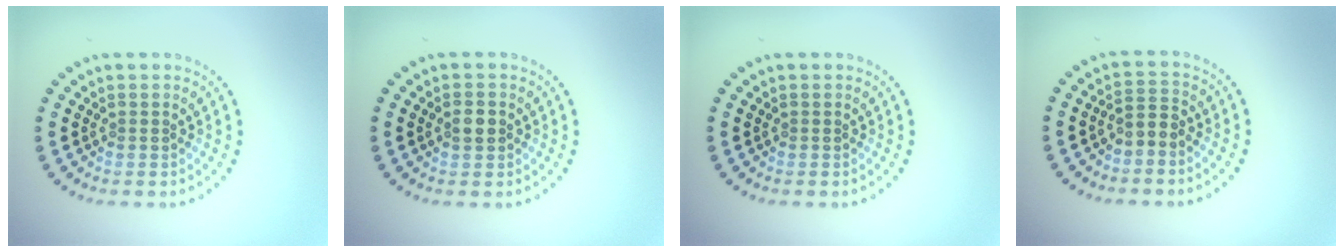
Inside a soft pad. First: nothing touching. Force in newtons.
{"total": 1.5, "press": 1.5, "slide": 0.3}
{"total": 0.0}
{"total": 1.7, "press": 1.2, "slide": 1.1}